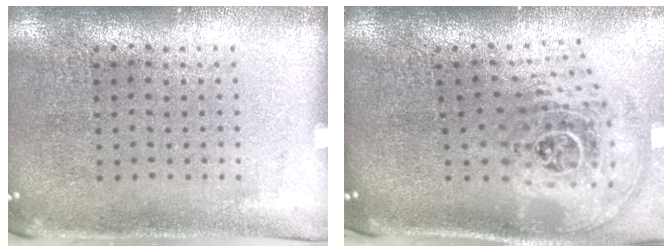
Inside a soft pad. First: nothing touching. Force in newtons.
{"total": 2.8, "press": 1.8, "slide": 2.1}